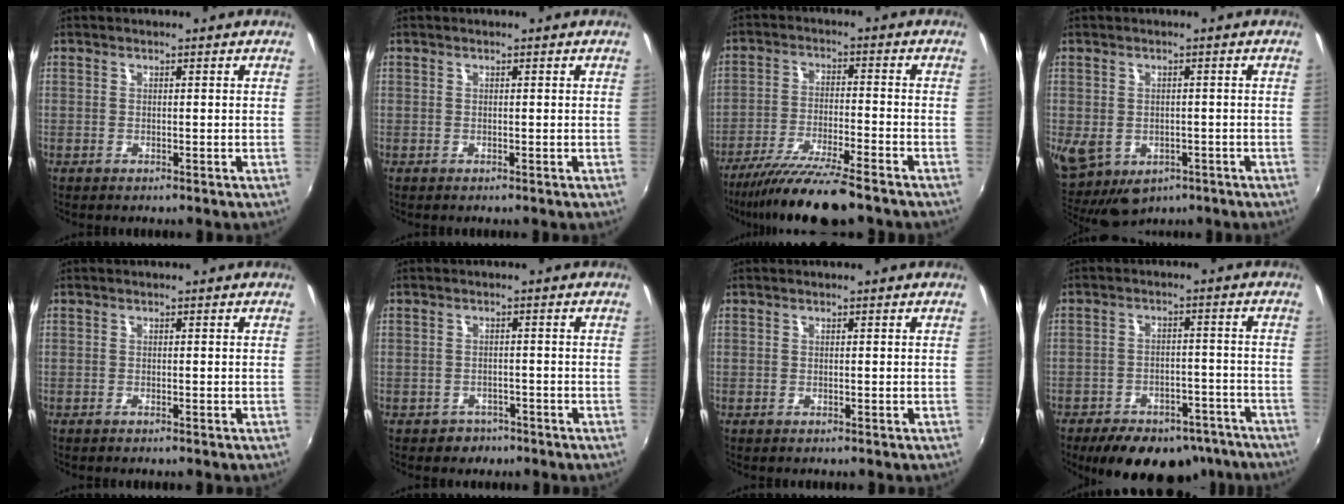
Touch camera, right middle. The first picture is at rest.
{"total": 0.0}
{"total": 13.2, "force": [-11.0, 0.9, 7.1], "torque": [-0.149, -0.029, -0.191]}
{"total": 10.5, "force": [-3.0, 7.9, 6.3], "torque": [-0.137, -0.036, -0.034]}
{"total": 0.0}
{"total": 3.5, "force": [-2.3, 2.6, 0.4], "torque": [-0.017, -0.002, -0.032]}
{"total": 0.0}
{"total": 18.0, "force": [-14.1, 8.4, 7.5], "torque": [-0.148, 0.008, -0.170]}